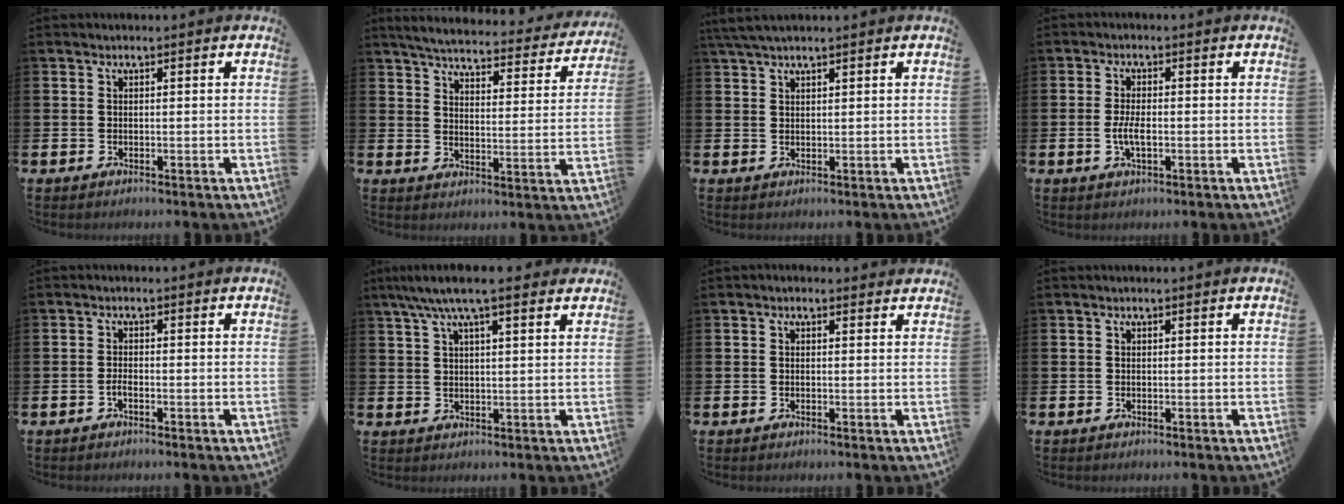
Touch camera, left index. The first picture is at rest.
{"total": 5.0, "force": [4.6, 0.8, 1.5], "torque": [-0.047, -0.036, 0.074]}
{"total": 3.0, "force": [2.4, 0.5, 1.6], "torque": [-0.041, 0.004, 0.047]}
{"total": 3.2, "force": [-0.6, 1.2, 2.9], "torque": [-0.040, -0.004, -0.013]}
{"total": 1.0, "force": [-0.7, 0.2, 0.7], "torque": [-0.021, -0.001, -0.011]}
{"total": 6.7, "force": [5.4, 1.4, 3.8], "torque": [-0.068, -0.013, 0.093]}
{"total": 0.5, "force": [0.3, 0.3, 0.3], "torque": [-0.003, 0.004, 0.003]}
{"total": 0.0}